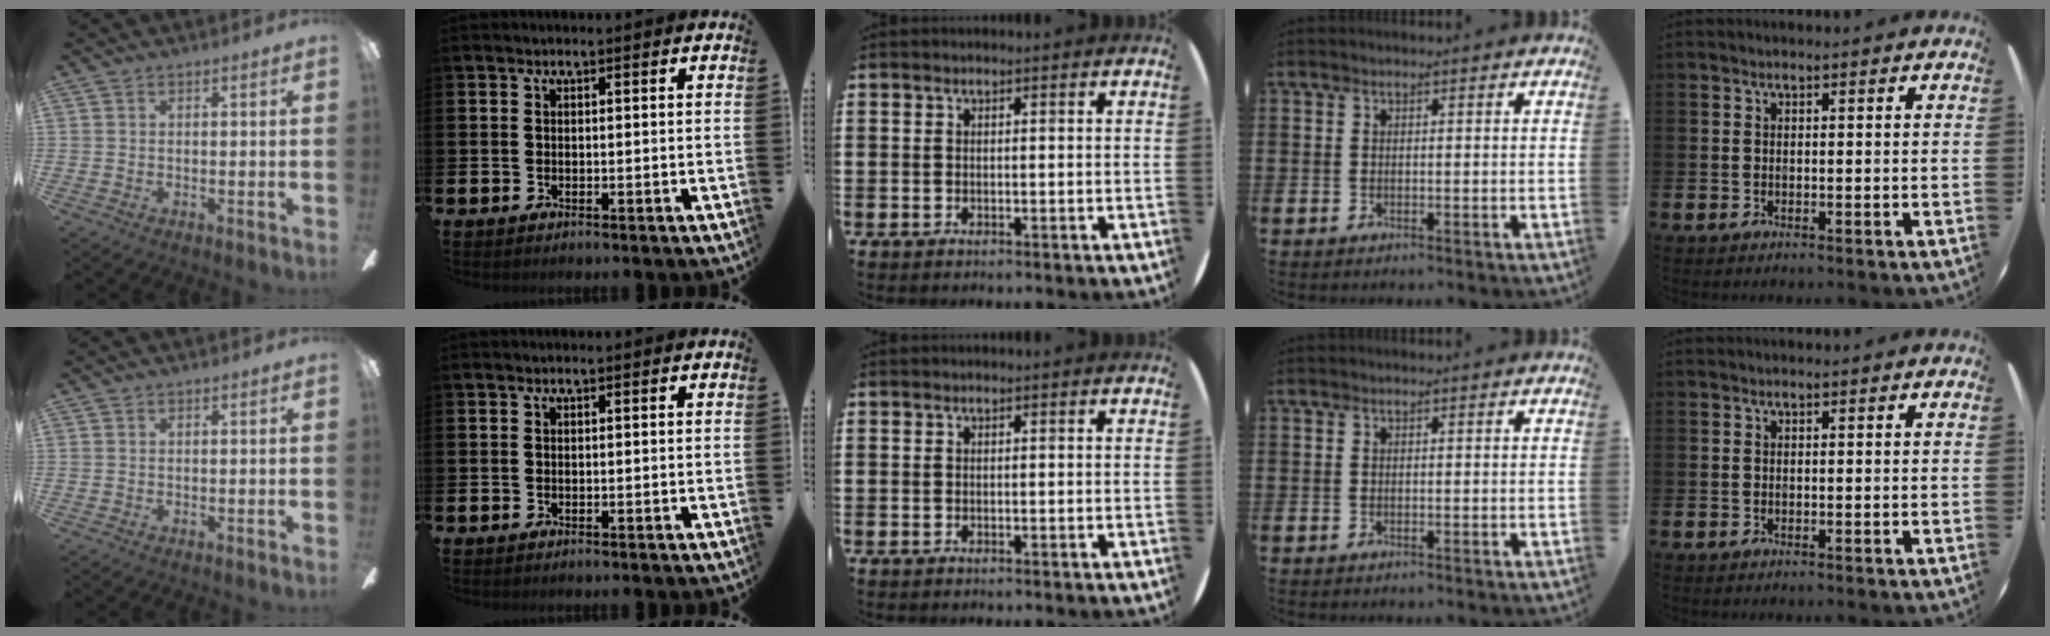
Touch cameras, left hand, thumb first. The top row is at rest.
{}